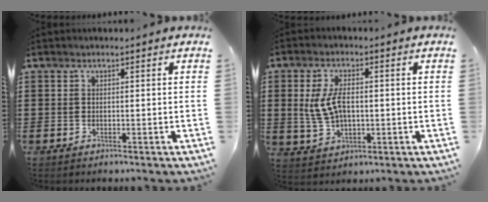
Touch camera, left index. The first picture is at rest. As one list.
[{"total": 6.4, "force": [0.6, 3.2, 5.6], "torque": [-0.130, 0.003, 0.005]}]